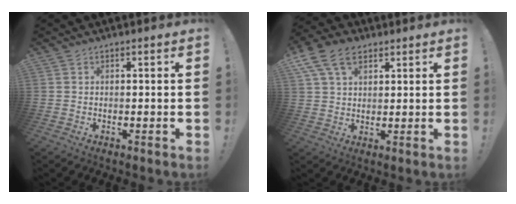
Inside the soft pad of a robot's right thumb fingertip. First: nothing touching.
{"total": 10.7, "force": [5.5, 6.9, 6.1], "torque": [-0.106, -0.009, 0.108]}